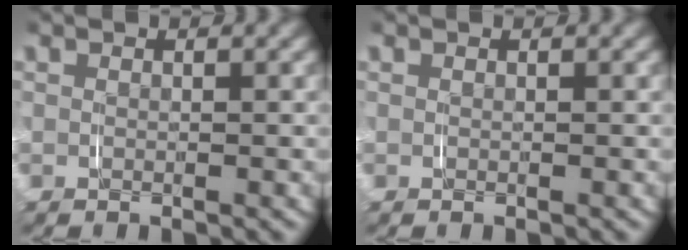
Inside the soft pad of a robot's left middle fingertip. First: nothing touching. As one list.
[{"total": 0.0}]